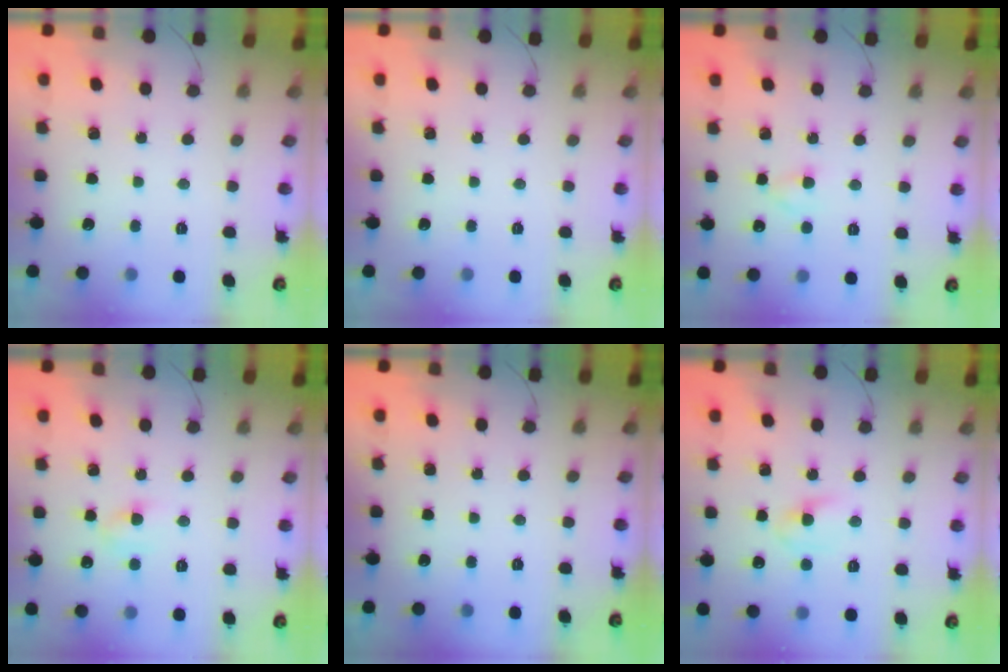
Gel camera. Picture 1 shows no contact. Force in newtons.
{"total": 0.0}
{"total": 1.6, "press": 1.4, "slide": 0.9}
{"total": 4.5, "press": 4.3, "slide": 1.3}
{"total": 0.0}
{"total": 4.4, "press": 4.2, "slide": 1.5}